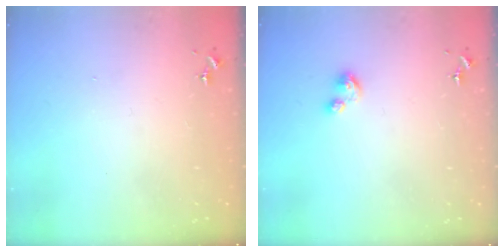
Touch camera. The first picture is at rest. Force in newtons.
{"total": 3.8, "press": 3.8, "slide": 0.4}